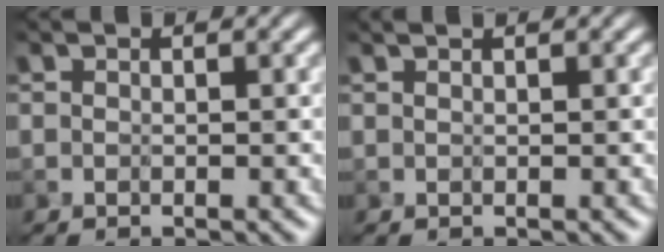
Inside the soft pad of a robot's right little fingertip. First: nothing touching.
{"total": 0.6, "force": [0.5, 0.0, 0.2], "torque": [-0.003, 0.000, 0.006]}